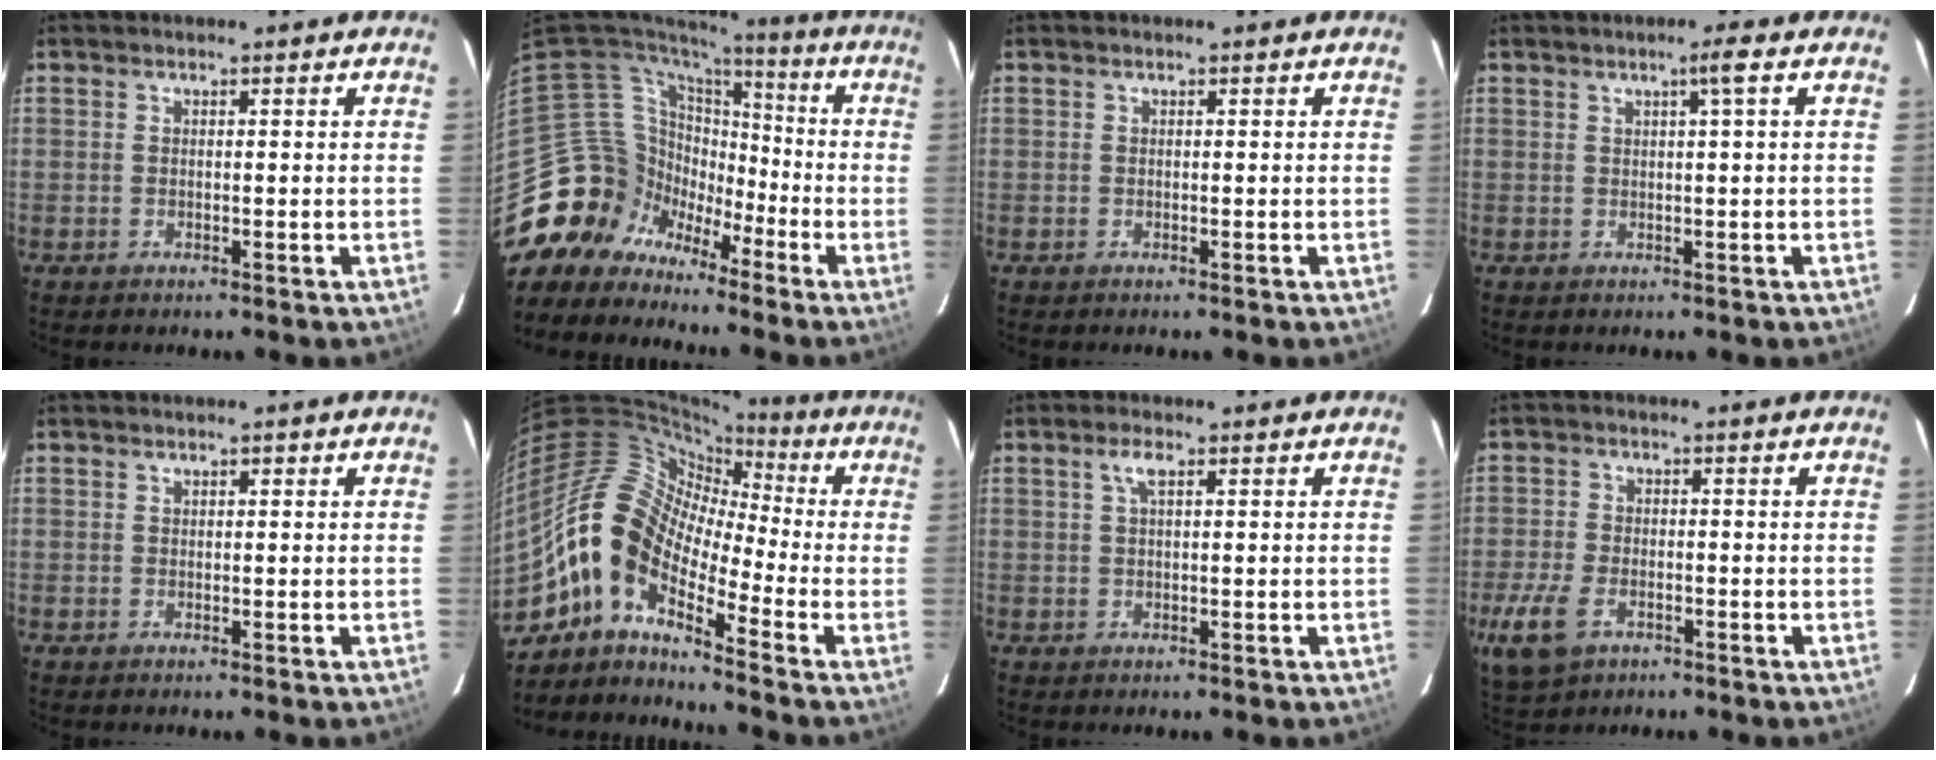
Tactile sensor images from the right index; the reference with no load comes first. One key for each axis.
{"total": 12.2, "fx": -7.8, "fy": 9.4, "fz": 0.6, "tx": -0.043, "ty": 0.043, "tz": -0.153}
{"total": 0.0}
{"total": 2.1, "fx": 0.8, "fy": -0.6, "fz": 1.8, "tx": -0.033, "ty": 0.002, "tz": 0.018}
{"total": 0.5, "fx": 0.4, "fy": 0.3, "fz": 0.2, "tx": -0.003, "ty": 0.003, "tz": 0.006}
{"total": 13.6, "fx": -6.4, "fy": 6.5, "fz": 10.0, "tx": -0.171, "ty": 0.012, "tz": -0.146}
{"total": 2.0, "fx": 0.9, "fy": 0.5, "fz": 1.7, "tx": -0.037, "ty": 0.006, "tz": 0.017}
{"total": 9.0, "fx": -4.3, "fy": 5.3, "fz": 5.8, "tx": -0.149, "ty": -0.015, "tz": -0.077}